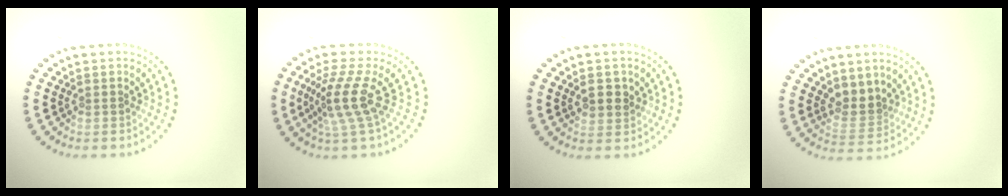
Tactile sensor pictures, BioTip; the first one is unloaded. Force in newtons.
{"total": 3.9, "press": 2.9, "slide": 2.7}
{"total": 1.7, "press": 1.5, "slide": 0.6}
{"total": 2.6, "press": 2.3, "slide": 1.2}